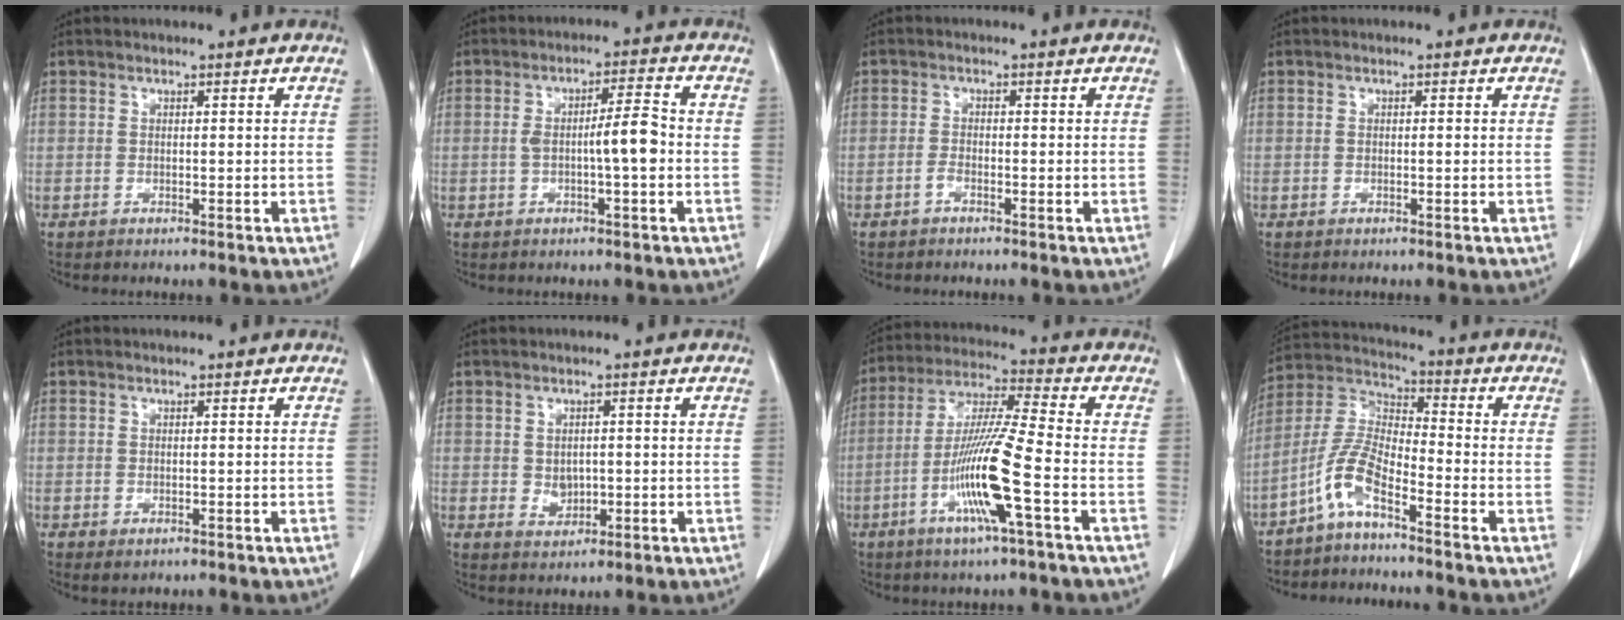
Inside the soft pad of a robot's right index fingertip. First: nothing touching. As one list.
[{"total": 5.7, "force": [-0.8, 0.4, 5.6], "torque": [-0.096, 0.012, -0.012]}, {"total": 1.2, "force": [-0.8, 0.3, 0.7], "torque": [-0.014, 0.003, -0.017]}, {"total": 0.0}, {"total": 0.6, "force": [-0.2, 0.4, 0.5], "torque": [-0.009, -0.002, 0.003]}, {"total": 2.8, "force": [0.0, 2.2, 1.8], "torque": [-0.029, -0.001, 0.009]}, {"total": 12.9, "force": [-4.4, -0.5, 12.2], "torque": [-0.243, -0.008, -0.089]}, {"total": 7.4, "force": [-4.9, 1.4, 5.3], "torque": [-0.131, 0.006, -0.109]}]